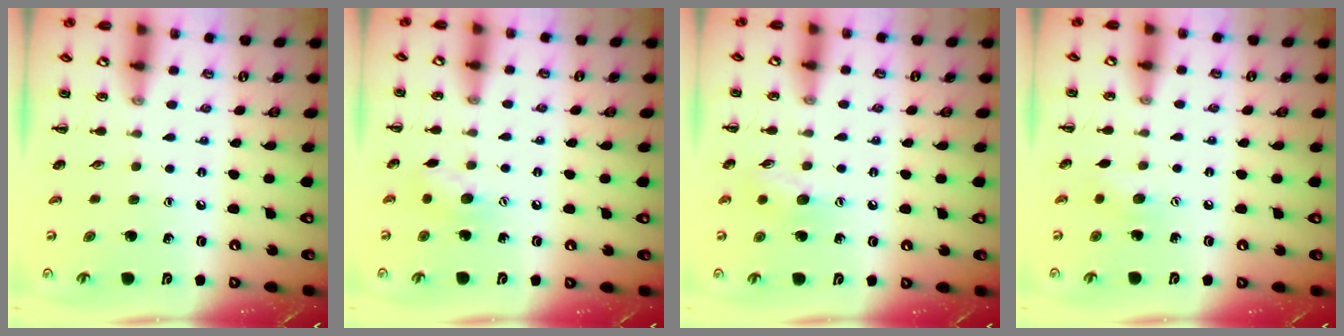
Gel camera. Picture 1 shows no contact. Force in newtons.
{"total": 7.2, "press": 7.2, "slide": 0.4}
{"total": 7.5, "press": 7.4, "slide": 1.3}
{"total": 4.4, "press": 4.3, "slide": 1.0}